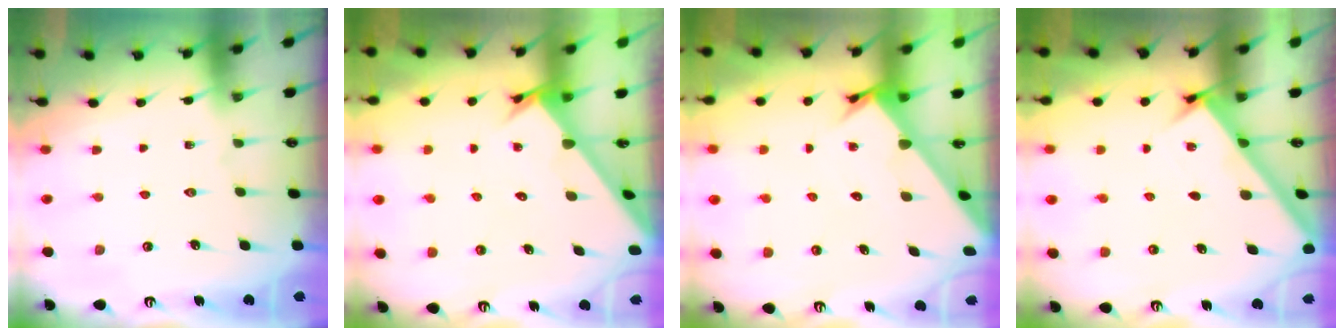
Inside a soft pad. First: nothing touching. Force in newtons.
{"total": 2.5, "press": 2.5, "slide": 0.2}
{"total": 2.4, "press": 2.4, "slide": 0.2}
{"total": 2.8, "press": 2.8, "slide": 0.4}